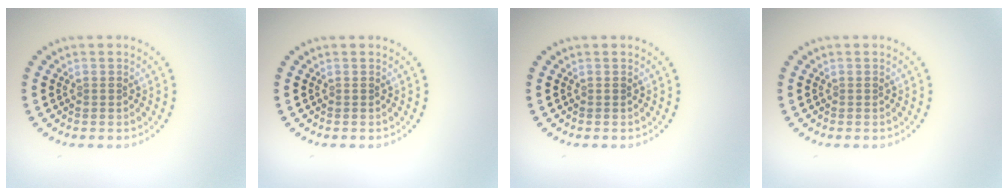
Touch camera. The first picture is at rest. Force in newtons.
{"total": 0.0}
{"total": 0.0}
{"total": 0.0}